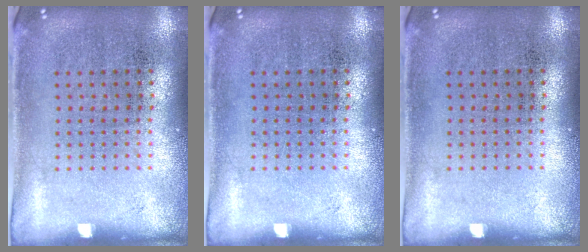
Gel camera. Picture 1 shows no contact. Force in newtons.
{"total": 0.0}
{"total": 0.0}